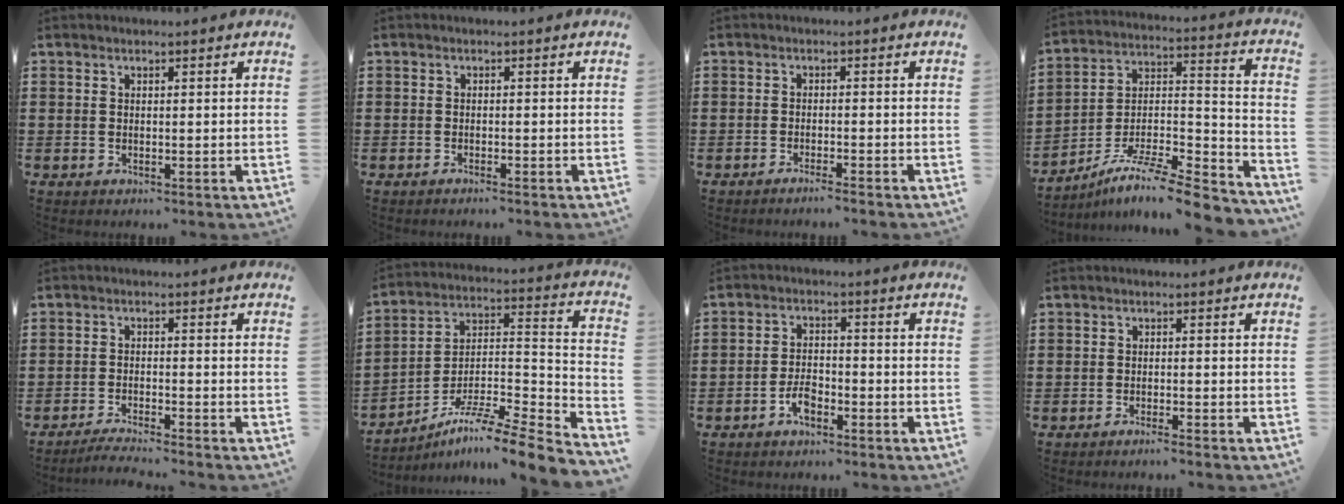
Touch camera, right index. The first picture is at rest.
{"total": 0.8, "force": [-0.7, -0.1, 0.2], "torque": [-0.006, -0.001, -0.015]}
{"total": 1.6, "force": [-1.5, -0.3, 0.6], "torque": [-0.009, 0.001, -0.028]}
{"total": 9.9, "force": [-8.1, 1.4, 5.5], "torque": [-0.088, 0.012, -0.158]}
{"total": 2.6, "force": [-2.6, -0.3, 0.5], "torque": [-0.009, 0.000, -0.052]}
{"total": 8.2, "force": [-6.6, 0.6, 4.9], "torque": [-0.081, 0.001, -0.133]}
{"total": 3.8, "force": [-2.3, 1.5, 2.5], "torque": [-0.060, 0.000, -0.046]}
{"total": 1.4, "force": [-1.3, -0.2, 0.5], "torque": [-0.008, 0.001, -0.025]}